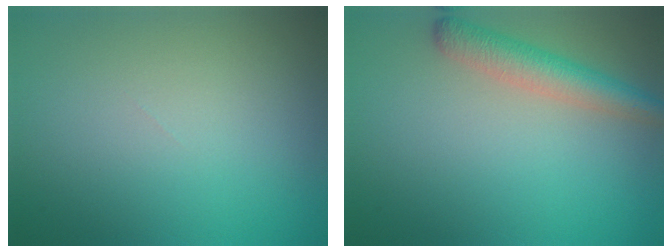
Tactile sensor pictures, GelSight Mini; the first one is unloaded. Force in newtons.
{"total": 3.5, "press": 3.5, "slide": 0.2}